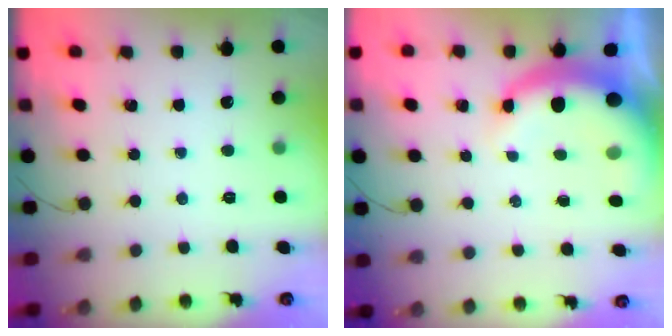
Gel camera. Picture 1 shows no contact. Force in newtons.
{"total": 9.2, "press": 9.2, "slide": 1.2}